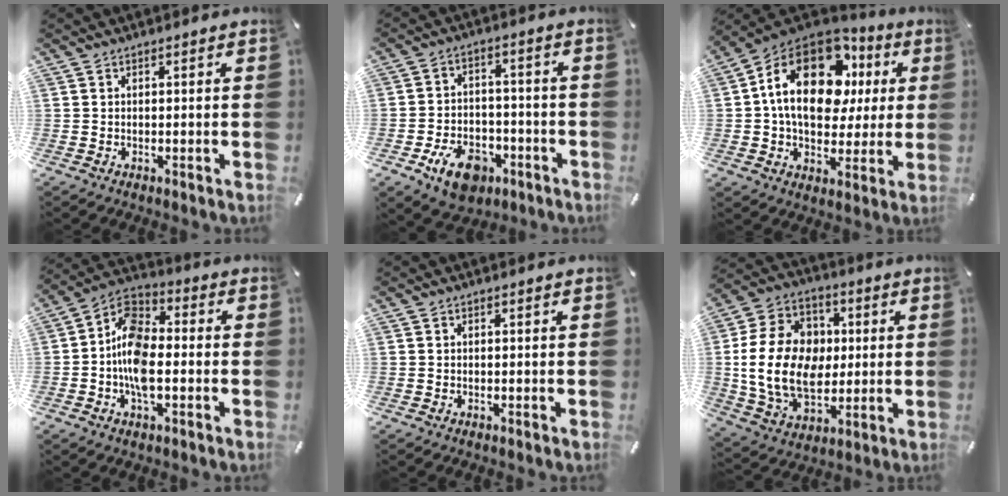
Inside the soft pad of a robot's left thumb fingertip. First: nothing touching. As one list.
[{"total": 10.3, "force": [-5.6, 6.7, 5.5], "torque": [-0.092, 0.037, -0.095]}, {"total": 21.5, "force": [5.8, 14.5, 14.8], "torque": [-0.265, -0.012, 0.098]}, {"total": 10.7, "force": [-2.8, 6.3, 8.2], "torque": [-0.175, 0.014, -0.050]}, {"total": 0.0}, {"total": 19.5, "force": [-0.1, 15.2, 12.2], "torque": [-0.246, 0.009, -0.001]}]